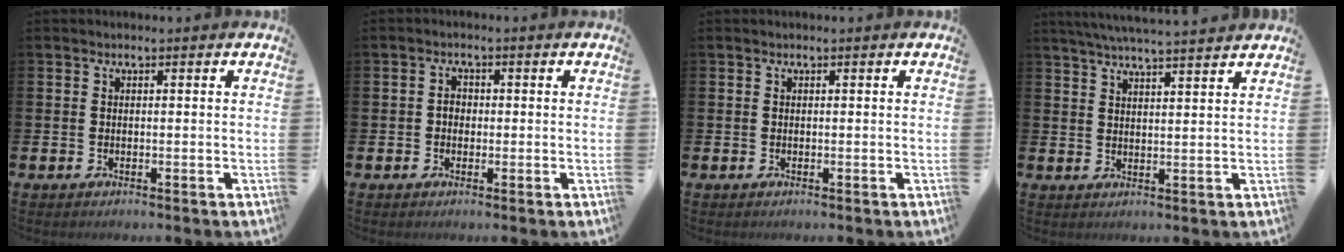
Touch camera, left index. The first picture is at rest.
{"total": 1.8, "force": [-0.1, 1.5, 1.0], "torque": [-0.003, 0.002, -0.008]}
{"total": 0.0}
{"total": 5.1, "force": [5.0, -0.4, 1.3], "torque": [-0.034, -0.022, 0.088]}